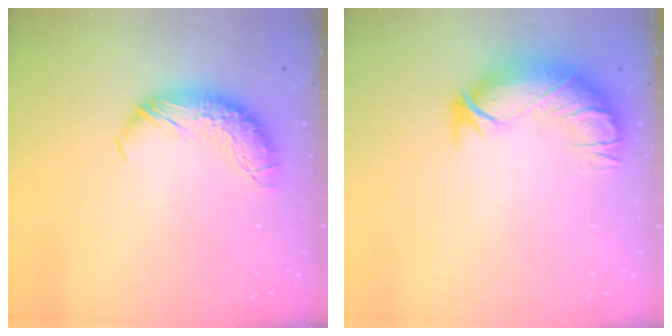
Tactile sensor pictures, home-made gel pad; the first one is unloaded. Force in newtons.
{"total": 3.0, "press": 0.4, "slide": 2.9}